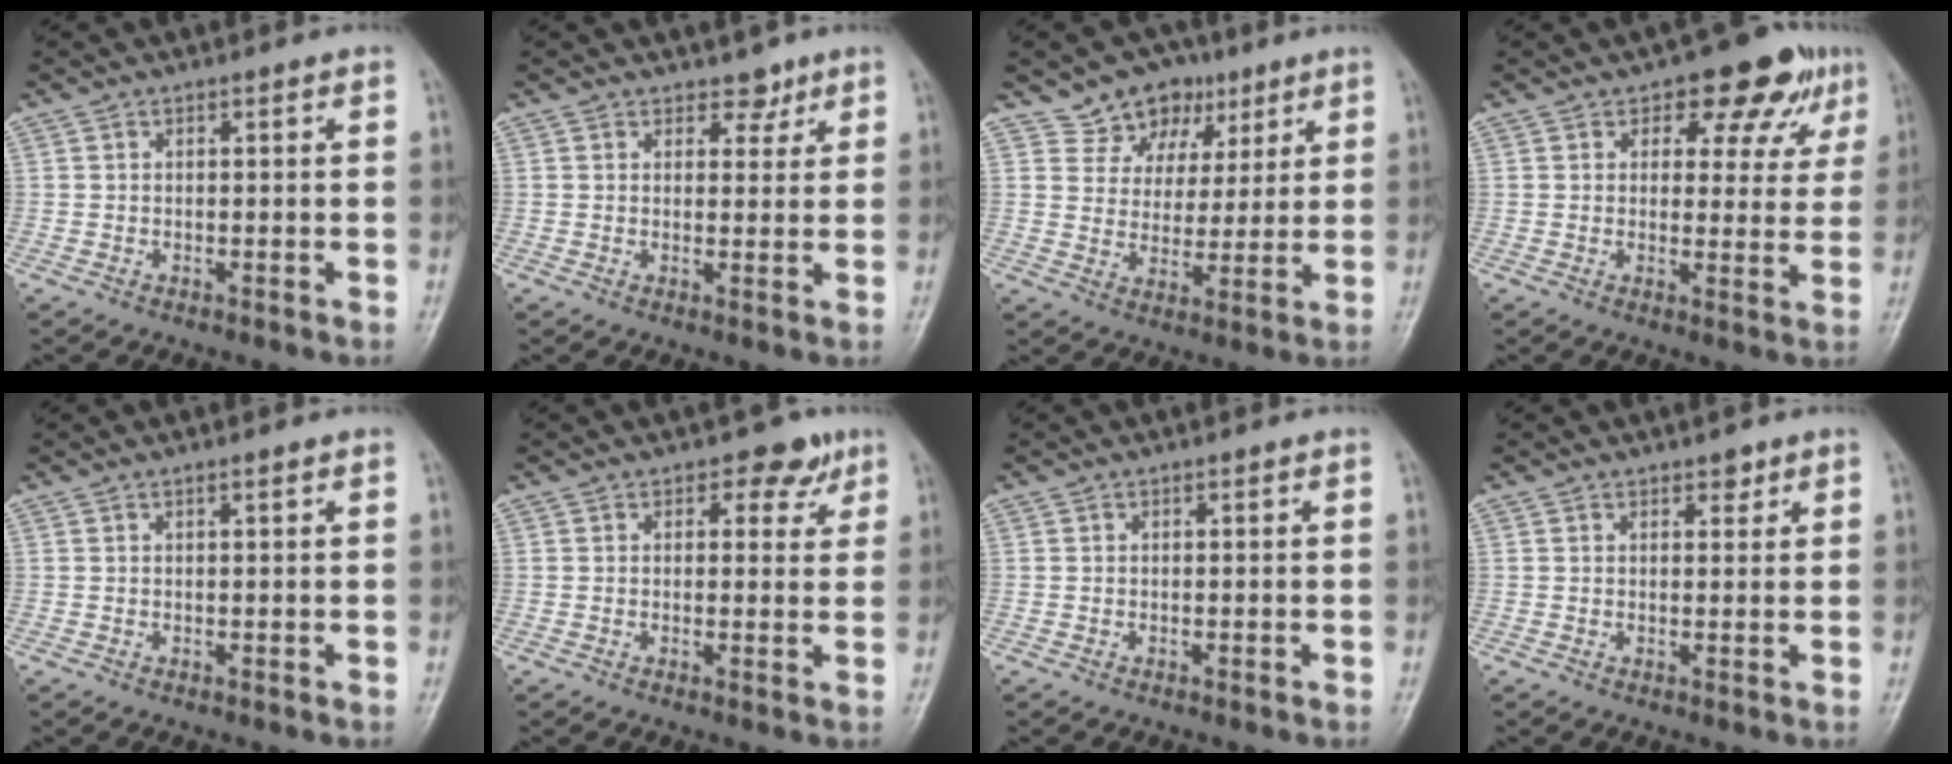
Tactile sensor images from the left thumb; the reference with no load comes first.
{"total": 2.9, "force": [2.1, 1.8, 0.7], "torque": [0.013, -0.011, 0.027]}
{"total": 9.8, "force": [6.2, 7.1, 2.6], "torque": [0.000, -0.027, 0.105]}
{"total": 10.0, "force": [5.5, 5.7, 6.1], "torque": [-0.025, -0.017, 0.063]}
{"total": 0.6, "force": [0.4, 0.0, 0.4], "torque": [-0.008, -0.001, 0.007]}
{"total": 4.4, "force": [2.5, 2.9, 2.2], "torque": [0.004, -0.007, 0.027]}
{"total": 0.0}
{"total": 1.8, "force": [1.3, 1.0, 0.8], "torque": [0.003, -0.006, 0.016]}